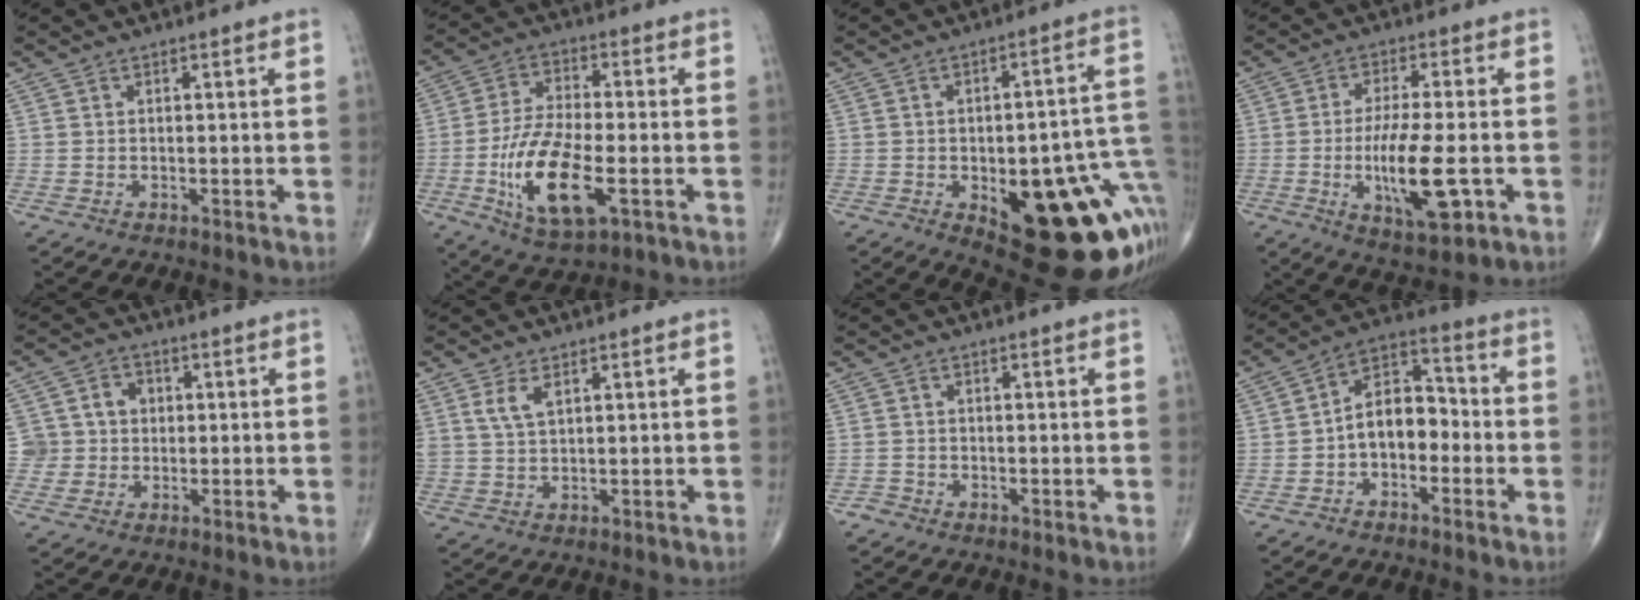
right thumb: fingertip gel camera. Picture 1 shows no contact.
{"total": 15.1, "force": [-4.5, 6.1, 13.0], "torque": [-0.249, 0.005, -0.077]}
{"total": 25.5, "force": [-6.7, 9.9, 22.5], "torque": [-0.220, 0.024, -0.060]}
{"total": 12.6, "force": [-3.1, 3.8, 11.6], "torque": [-0.207, -0.005, -0.047]}
{"total": 6.7, "force": [0.6, 6.5, 1.5], "torque": [0.009, 0.011, 0.007]}
{"total": 4.1, "force": [2.1, 2.0, 2.9], "torque": [-0.057, -0.007, 0.047]}
{"total": 1.1, "force": [-0.8, 0.8, -0.1], "torque": [0.009, 0.003, -0.023]}
{"total": 9.5, "force": [-2.1, 6.2, 6.9], "torque": [-0.087, 0.041, -0.052]}